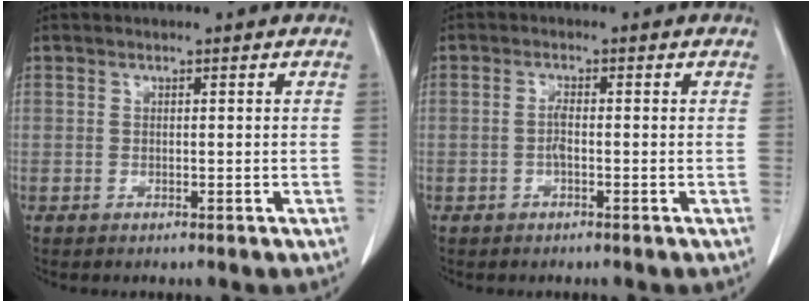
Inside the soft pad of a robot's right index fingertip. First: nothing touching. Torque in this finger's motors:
{"motor_torque": [0.33, -0.28, 0.00, 0.04]}